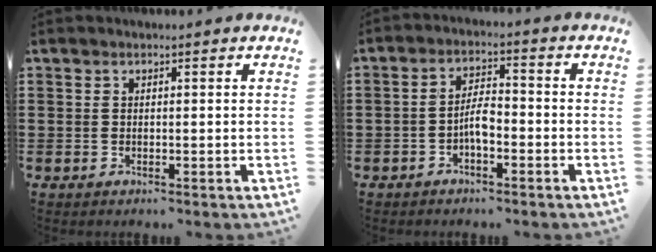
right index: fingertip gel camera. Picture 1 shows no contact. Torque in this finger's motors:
{"motor_torque": [1.38, 0.75, 0.64, 0.07]}